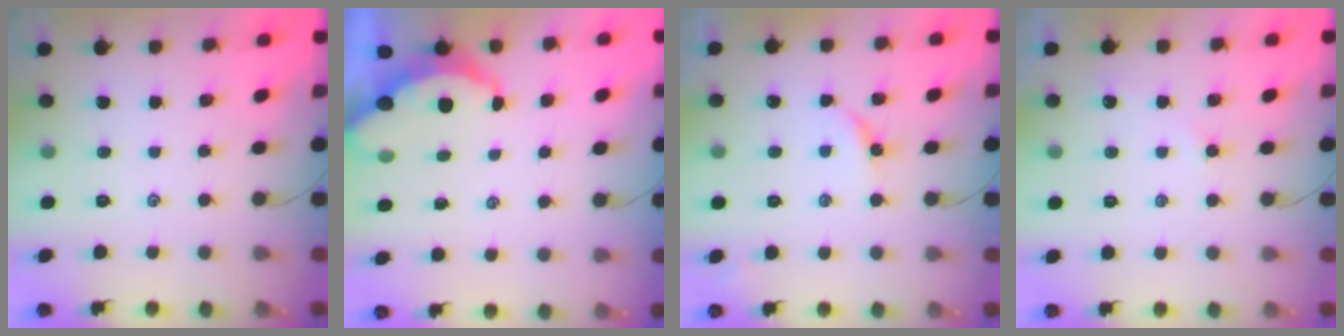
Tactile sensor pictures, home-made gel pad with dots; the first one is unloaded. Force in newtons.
{"total": 3.6, "press": 3.6, "slide": 0.4}
{"total": 2.5, "press": 2.5, "slide": 0.4}
{"total": 3.0, "press": 3.0, "slide": 0.3}